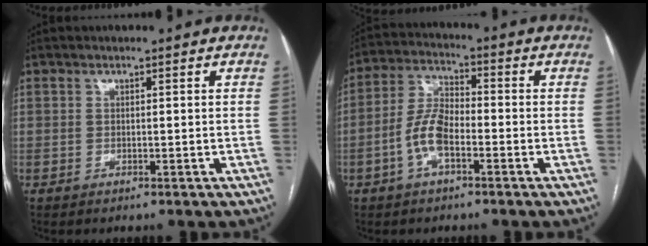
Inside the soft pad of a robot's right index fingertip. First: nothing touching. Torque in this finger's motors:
{"motor_torque": [0.19, -0.16, 0.15, 0.06]}